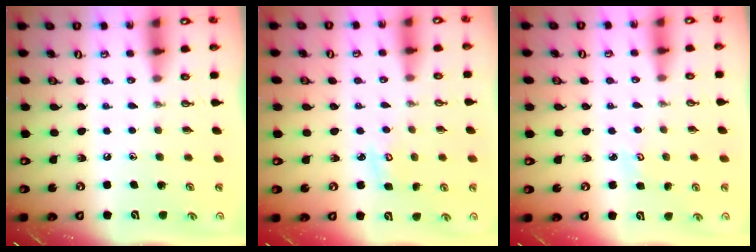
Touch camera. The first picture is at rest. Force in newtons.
{"total": 2.9, "press": 2.9, "slide": 0.2}
{"total": 2.7, "press": 2.7, "slide": 0.3}